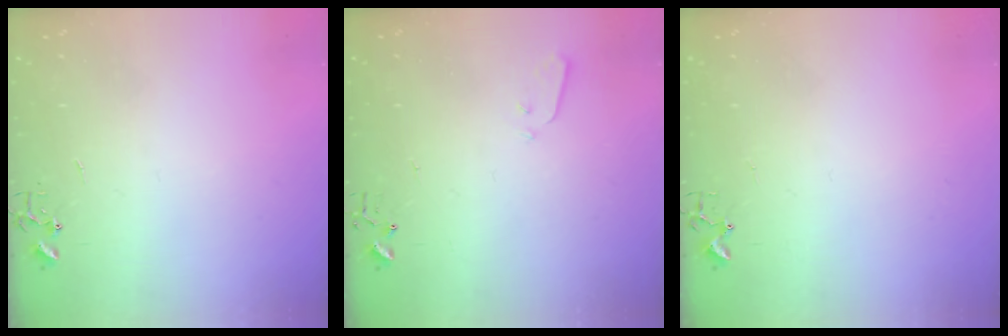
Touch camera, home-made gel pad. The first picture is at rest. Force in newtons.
{"total": 2.8, "press": 2.7, "slide": 0.4}
{"total": 3.0, "press": 2.9, "slide": 0.4}